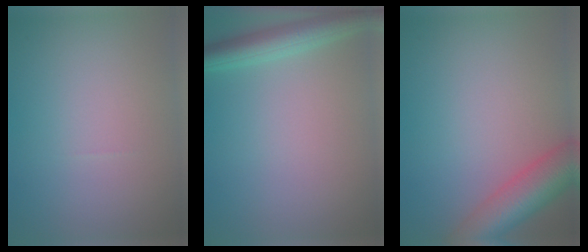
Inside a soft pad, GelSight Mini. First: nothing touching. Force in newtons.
{"total": 3.9, "press": 3.9, "slide": 0.3}
{"total": 7.1, "press": 7.1, "slide": 0.4}